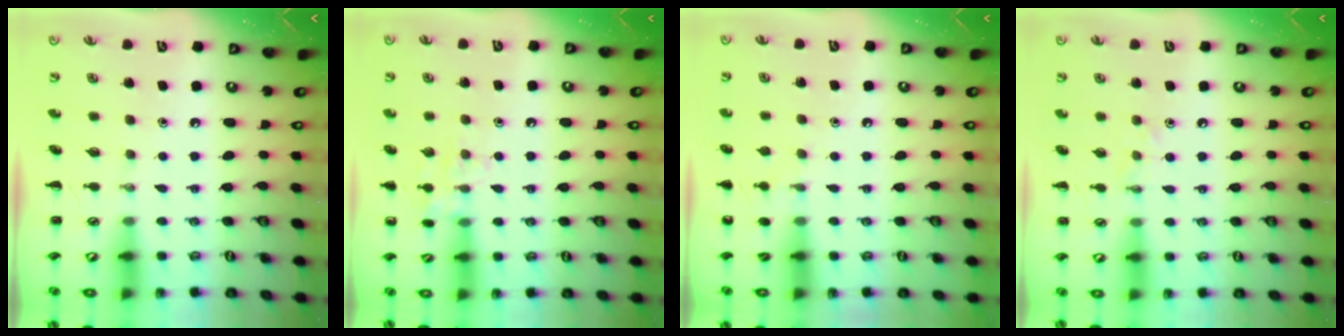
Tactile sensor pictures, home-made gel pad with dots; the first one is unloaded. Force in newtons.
{"total": 7.8, "press": 7.7, "slide": 0.9}
{"total": 5.4, "press": 5.2, "slide": 1.6}
{"total": 3.8, "press": 3.7, "slide": 1.2}